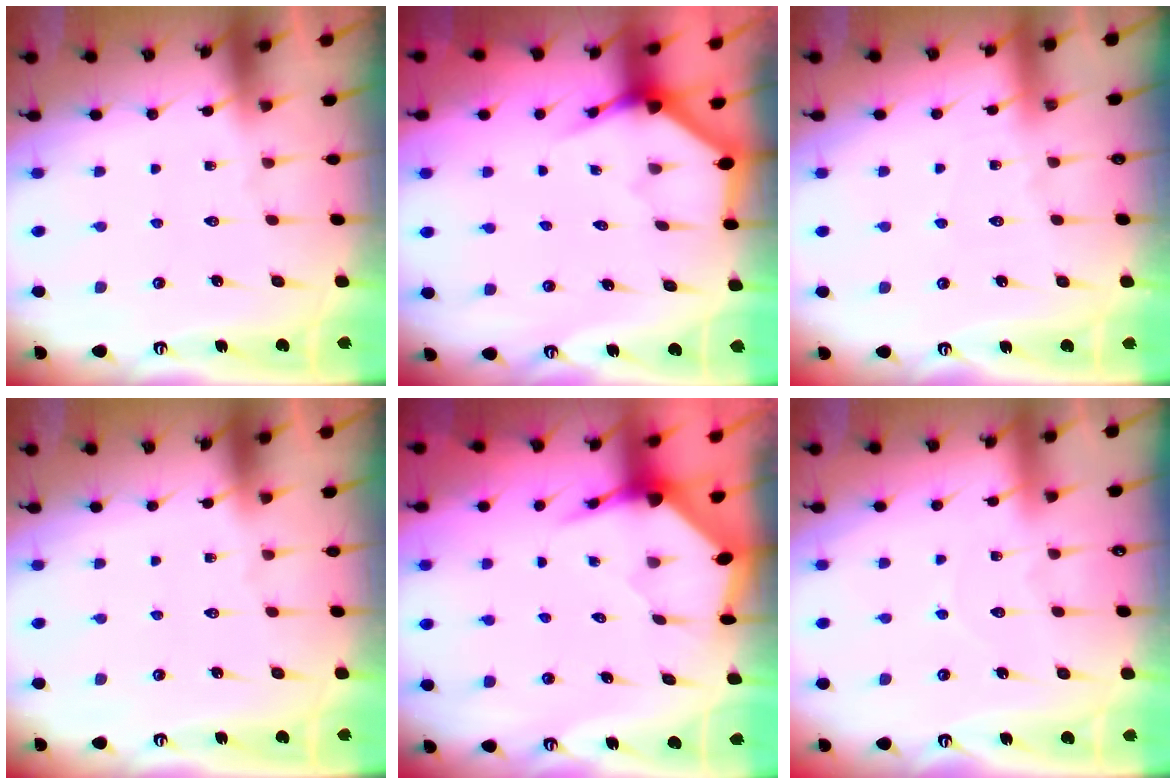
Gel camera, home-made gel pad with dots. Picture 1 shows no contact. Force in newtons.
{"total": 3.5, "press": 3.5, "slide": 0.2}
{"total": 3.4, "press": 3.4, "slide": 0.4}
{"total": 0.0}
{"total": 3.7, "press": 3.6, "slide": 0.4}
{"total": 4.4, "press": 4.4, "slide": 0.4}